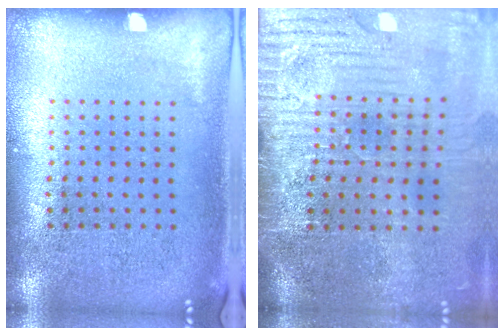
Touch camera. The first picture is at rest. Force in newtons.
{"total": 4.6, "press": 4.0, "slide": 2.3}